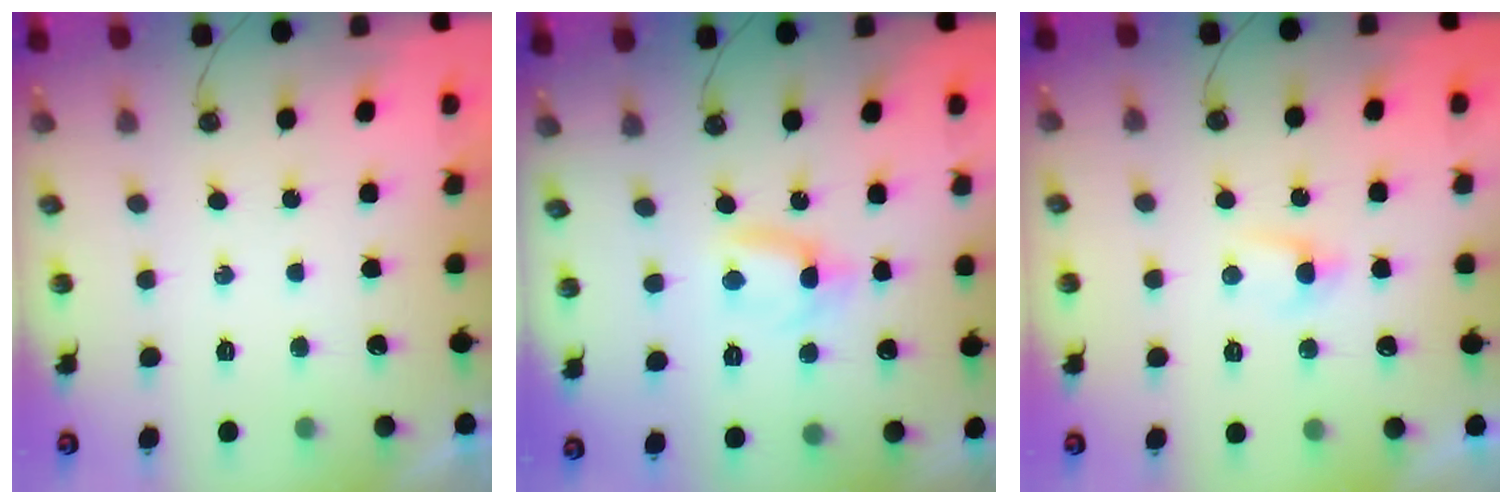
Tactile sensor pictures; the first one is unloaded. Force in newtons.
{"total": 2.8, "press": 2.8, "slide": 0.2}
{"total": 2.7, "press": 2.6, "slide": 0.4}